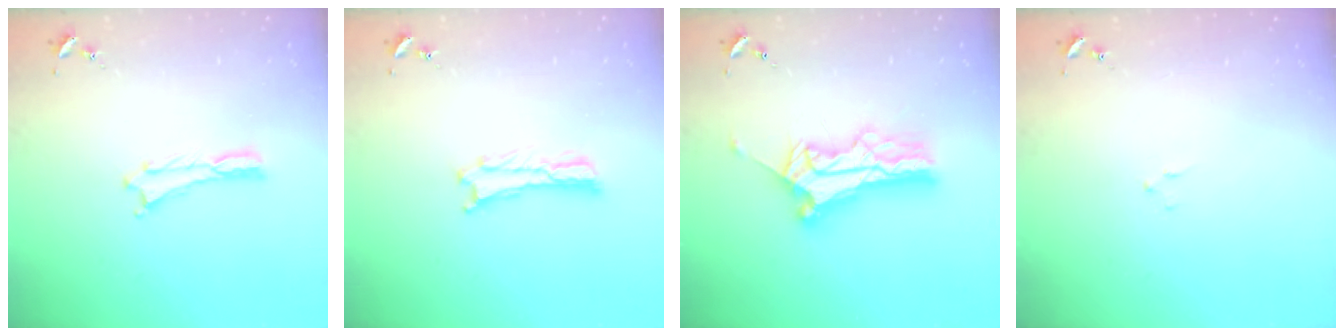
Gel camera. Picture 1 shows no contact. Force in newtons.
{"total": 0.6, "press": 0.5, "slide": 0.2}
{"total": 10.8, "press": 10.8, "slide": 0.9}
{"total": 0.7, "press": 0.7, "slide": 0.2}